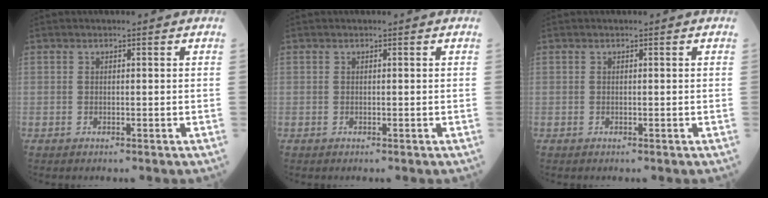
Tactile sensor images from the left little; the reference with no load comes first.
{"total": 0.0}
{"total": 0.0}